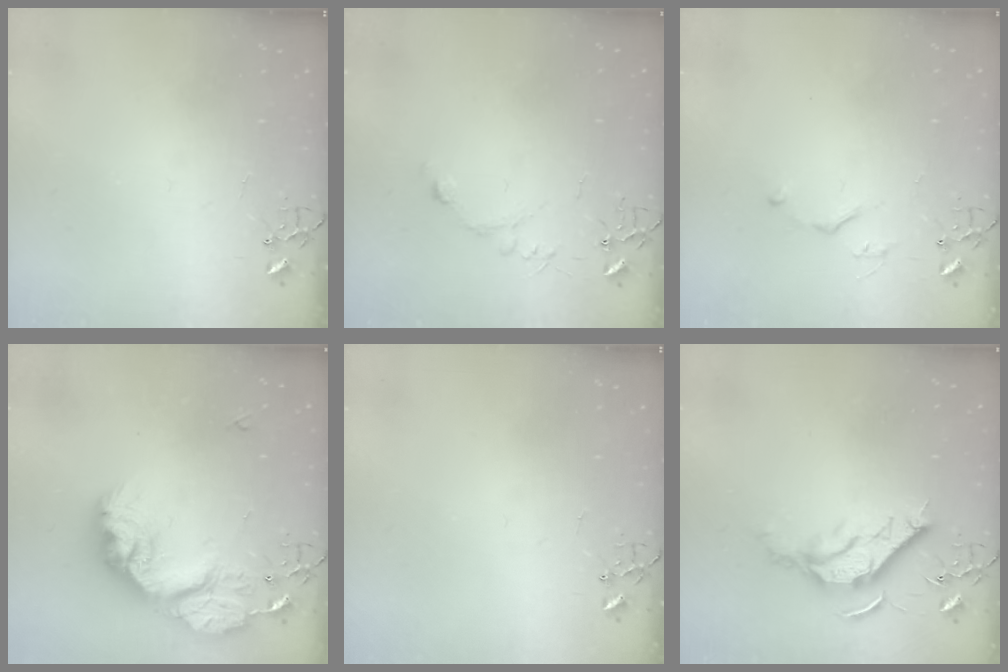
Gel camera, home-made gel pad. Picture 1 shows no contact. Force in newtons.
{"total": 5.5, "press": 5.5, "slide": 0.6}
{"total": 4.3, "press": 4.3, "slide": 0.6}
{"total": 22.6, "press": 22.5, "slide": 1.9}
{"total": 0.0}
{"total": 11.7, "press": 11.6, "slide": 1.3}